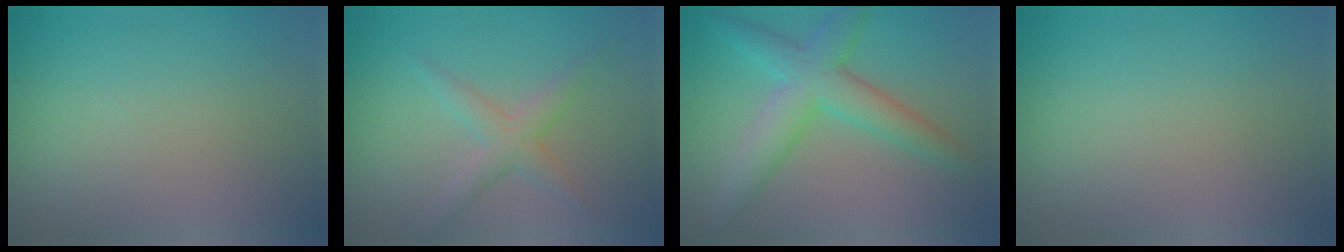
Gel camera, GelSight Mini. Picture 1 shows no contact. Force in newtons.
{"total": 2.4, "press": 2.4, "slide": 0.1}
{"total": 5.6, "press": 5.6, "slide": 0.1}
{"total": 0.0}